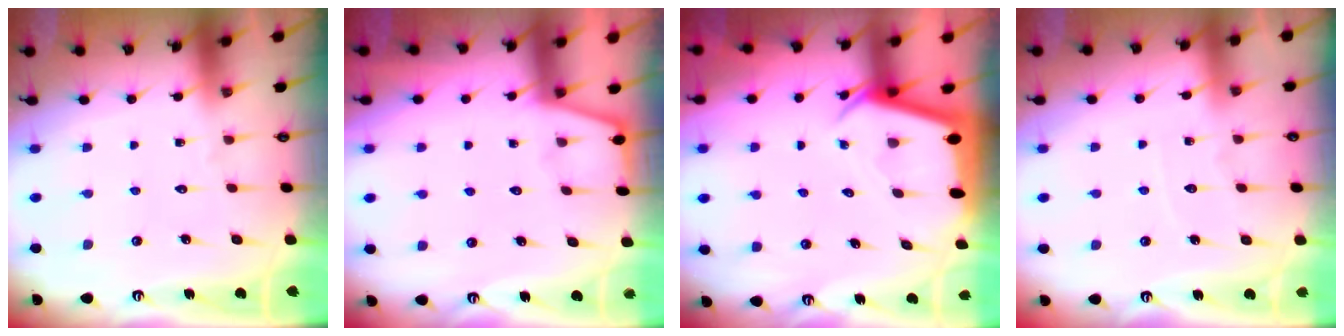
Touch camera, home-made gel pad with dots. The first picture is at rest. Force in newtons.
{"total": 1.1, "press": 1.0, "slide": 0.2}
{"total": 2.6, "press": 2.6, "slide": 0.2}
{"total": 4.0, "press": 3.9, "slide": 0.5}